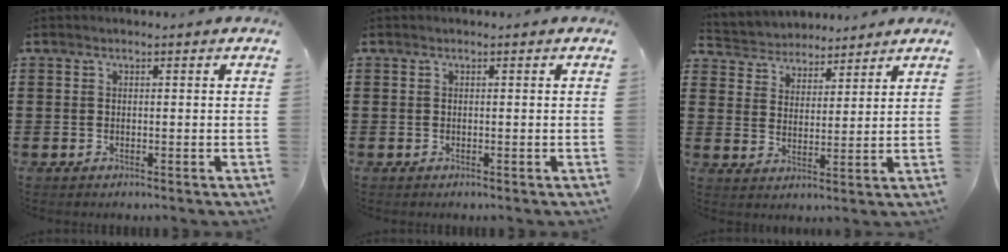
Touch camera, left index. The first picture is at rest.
{"total": 0.0}
{"total": 4.1, "force": [3.8, 1.2, -0.7], "torque": [-0.010, -0.019, 0.066]}